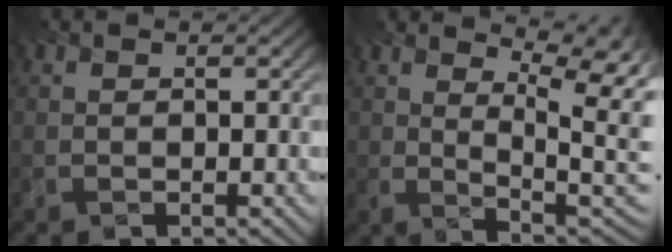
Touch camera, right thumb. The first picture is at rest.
{"total": 11.4, "force": [5.8, 4.0, 8.9], "torque": [-0.169, 0.019, 0.087]}